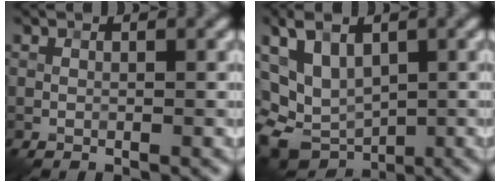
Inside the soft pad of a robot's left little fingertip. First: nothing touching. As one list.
[{"total": 7.5, "force": [0.6, 5.8, 4.7], "torque": [-0.081, -0.006, 0.032]}]